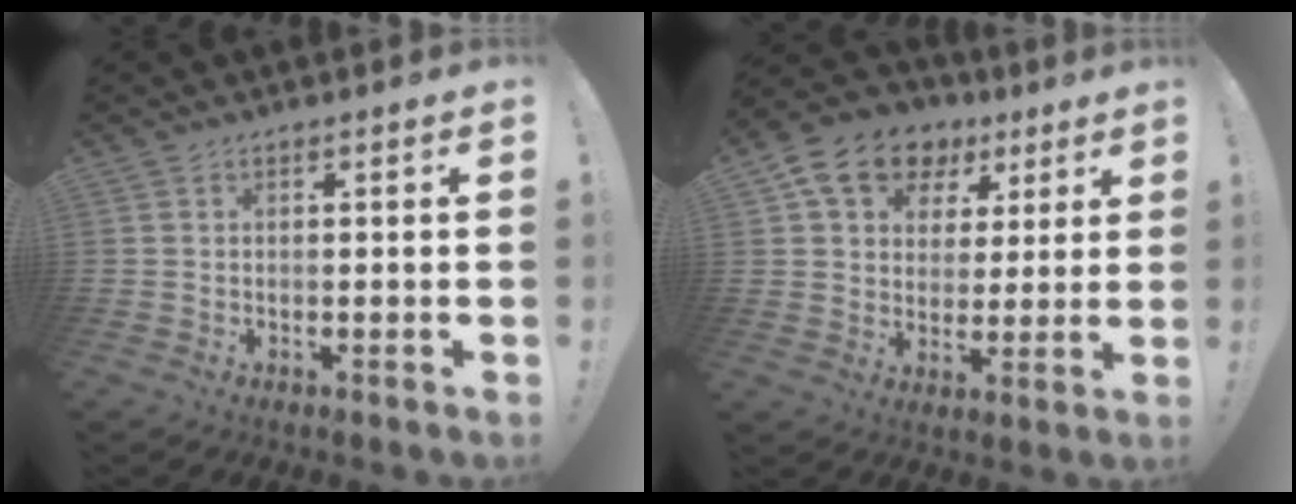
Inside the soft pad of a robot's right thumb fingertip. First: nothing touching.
{"total": 14.1, "force": [7.4, 10.5, 5.8], "torque": [-0.095, -0.031, 0.142]}